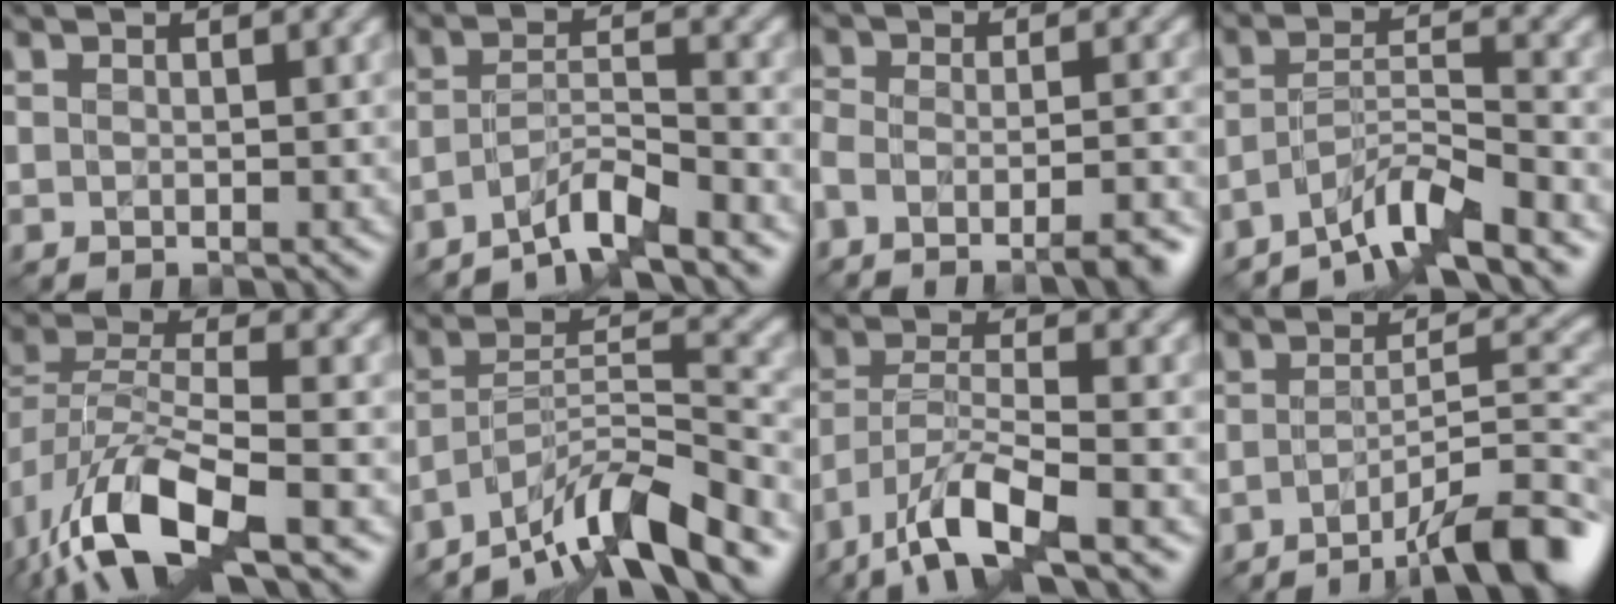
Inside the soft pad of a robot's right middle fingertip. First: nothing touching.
{"total": 4.1, "force": [-3.4, 0.5, 2.2], "torque": [-0.034, 0.007, -0.072]}
{"total": 7.3, "force": [-5.7, 2.1, 4.1], "torque": [-0.055, -0.004, -0.088]}
{"total": 5.6, "force": [-4.5, 0.7, 3.3], "torque": [-0.051, 0.006, -0.088]}
{"total": 10.1, "force": [-5.1, 4.2, 7.6], "torque": [-0.157, -0.010, -0.100]}
{"total": 8.4, "force": [-6.5, 1.4, 5.0], "torque": [-0.074, 0.010, -0.123]}
{"total": 7.4, "force": [-4.9, 1.9, 5.2], "torque": [-0.095, 0.001, -0.098]}
{"total": 8.4, "force": [-5.5, 1.7, 6.1], "torque": [-0.075, 0.012, -0.090]}